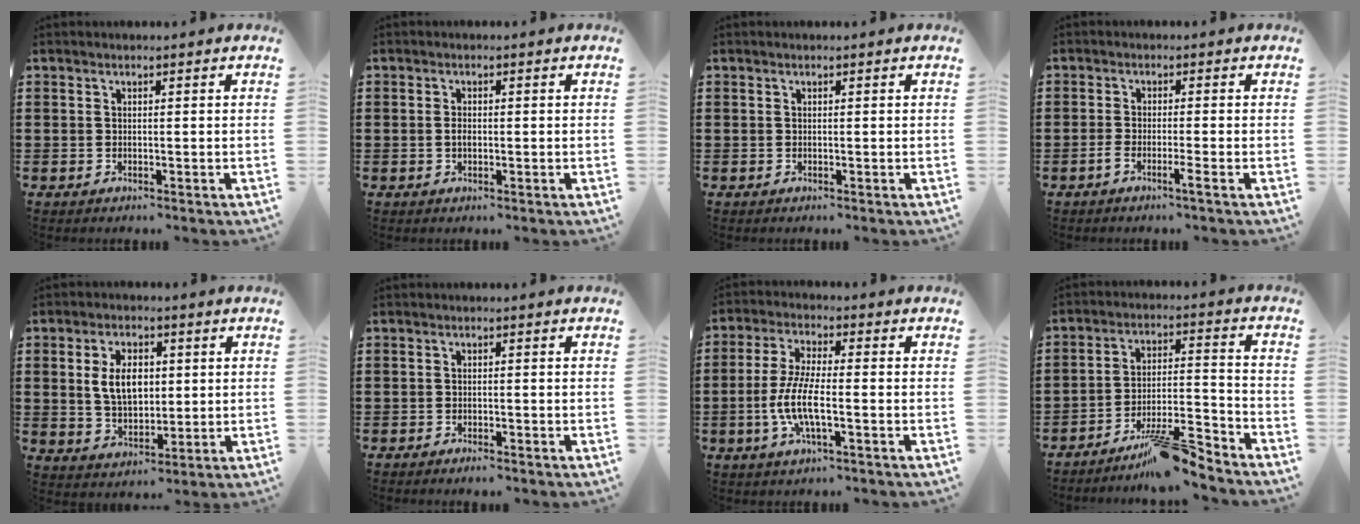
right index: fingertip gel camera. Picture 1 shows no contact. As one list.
[{"total": 1.4, "force": [-0.2, 0.8, 1.2], "torque": [-0.023, 0.003, -0.004]}, {"total": 0.0}, {"total": 2.2, "force": [-1.4, 0.0, 1.7], "torque": [-0.036, -0.004, -0.028]}, {"total": 6.6, "force": [1.0, 4.2, 5.0], "torque": [-0.100, 0.008, 0.010]}, {"total": 1.1, "force": [-1.1, 0.1, 0.2], "torque": [-0.008, -0.002, -0.021]}, {"total": 7.8, "force": [-2.5, 2.0, 7.1], "torque": [-0.160, -0.013, -0.054]}, {"total": 9.8, "force": [-8.1, 1.4, 5.4], "torque": [-0.076, 0.026, -0.147]}]